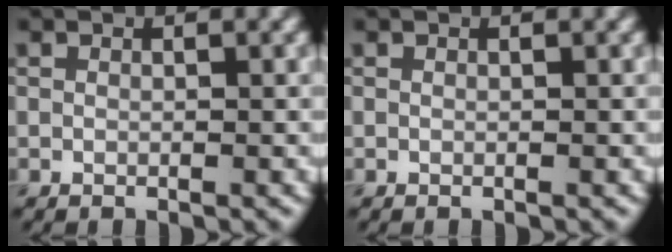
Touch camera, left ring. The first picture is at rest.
{"total": 0.0}